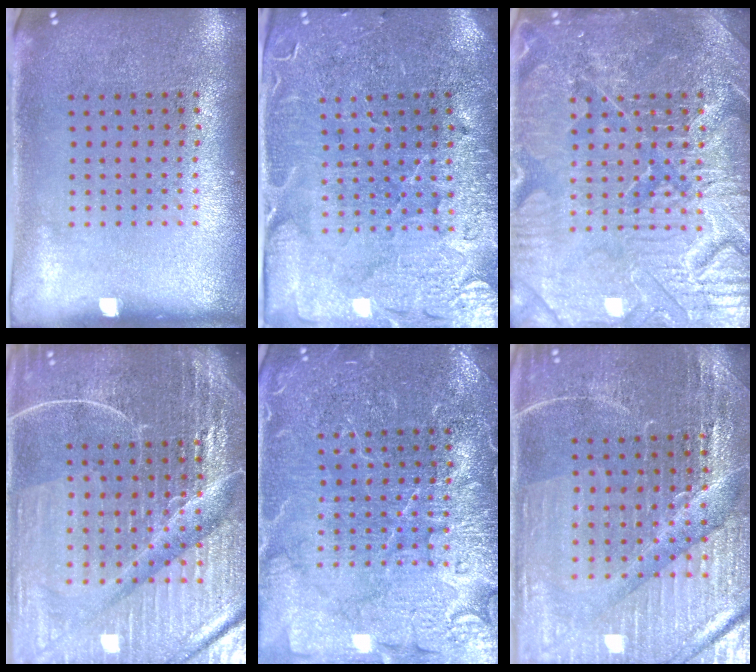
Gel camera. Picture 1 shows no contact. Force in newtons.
{"total": 3.5, "press": 3.4, "slide": 0.9}
{"total": 5.2, "press": 5.1, "slide": 0.6}
{"total": 7.1, "press": 6.2, "slide": 3.5}
{"total": 6.7, "press": 6.6, "slide": 1.0}
{"total": 4.3, "press": 4.2, "slide": 1.1}